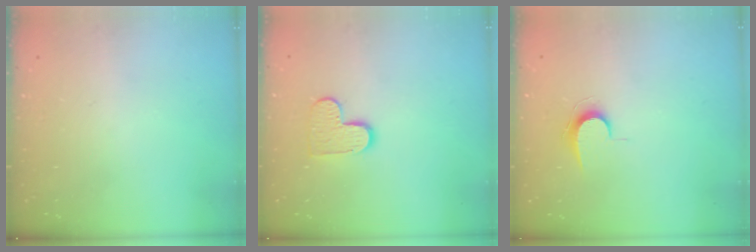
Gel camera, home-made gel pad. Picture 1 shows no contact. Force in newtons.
{"total": 8.3, "press": 8.2, "slide": 0.5}
{"total": 5.9, "press": 5.9, "slide": 0.6}